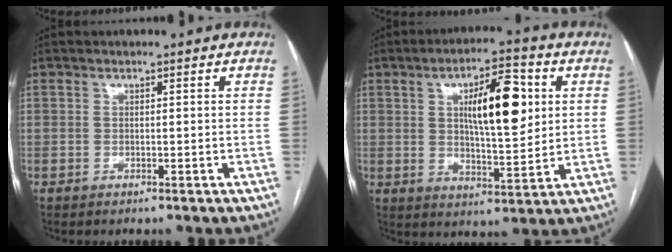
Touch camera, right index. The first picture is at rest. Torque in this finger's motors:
{"motor_torque": [0.86, 0.59, 0.33, 0.09]}